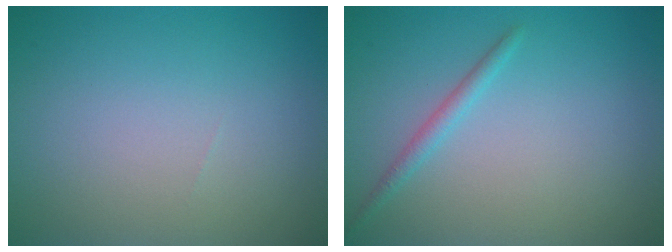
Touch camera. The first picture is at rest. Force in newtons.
{"total": 1.3, "press": 1.3, "slide": 0.0}